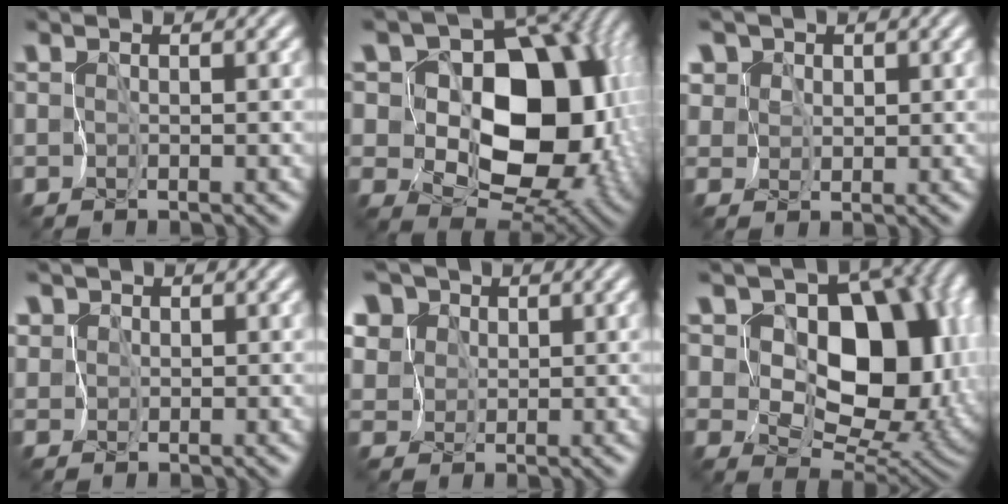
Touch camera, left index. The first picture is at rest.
{"total": 15.4, "force": [1.6, 10.5, 11.1], "torque": [-0.124, 0.009, 0.022]}
{"total": 4.5, "force": [2.3, 3.7, 1.3], "torque": [-0.039, 0.008, 0.032]}
{"total": 2.5, "force": [1.3, 2.1, 0.5], "torque": [-0.015, 0.009, 0.021]}
{"total": 8.5, "force": [4.3, 6.7, 3.2], "torque": [-0.089, 0.021, 0.054]}
{"total": 12.7, "force": [2.6, 8.4, 9.1], "torque": [-0.130, -0.009, 0.037]}